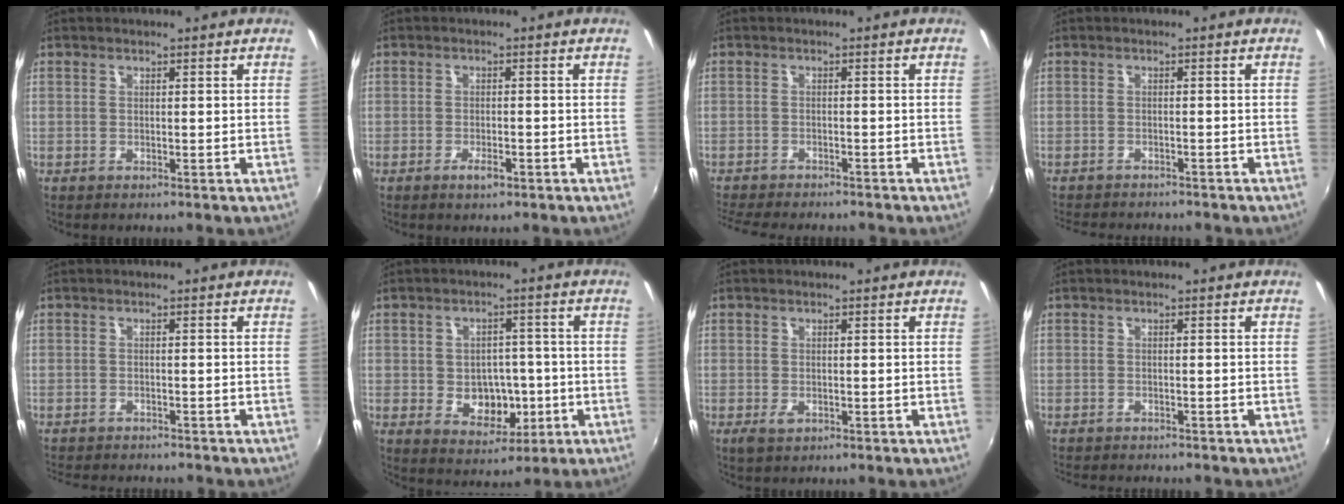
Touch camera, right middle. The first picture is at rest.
{"total": 2.4, "force": [-1.5, 0.8, 1.6], "torque": [-0.034, -0.002, -0.028]}
{"total": 9.8, "force": [-8.8, 2.0, 3.8], "torque": [-0.097, -0.022, -0.139]}
{"total": 7.2, "force": [-6.6, 1.6, 2.2], "torque": [-0.059, -0.015, -0.099]}
{"total": 6.5, "force": [-6.0, 1.4, 2.0], "torque": [-0.055, -0.016, -0.091]}
{"total": 7.8, "force": [-1.8, 6.0, 4.7], "torque": [-0.084, 0.000, -0.012]}
{"total": 2.0, "force": [-0.9, 1.1, 1.3], "torque": [-0.024, -0.005, -0.015]}
{"total": 4.1, "force": [-3.9, 0.8, 1.2], "torque": [-0.035, -0.015, -0.061]}